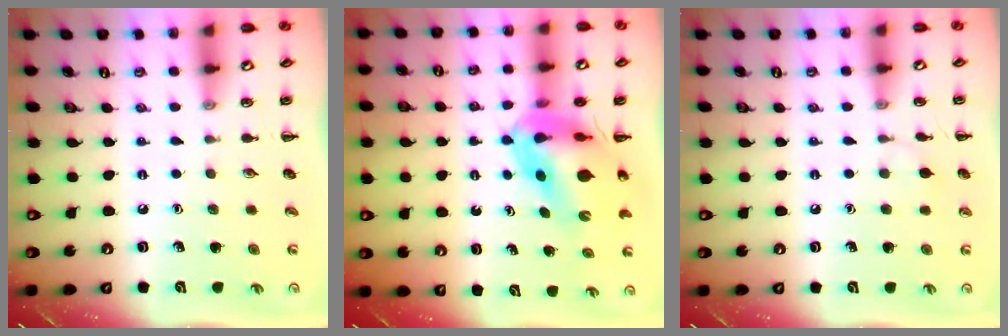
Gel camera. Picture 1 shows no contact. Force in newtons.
{"total": 9.5, "press": 9.1, "slide": 2.7}
{"total": 5.4, "press": 5.1, "slide": 1.6}